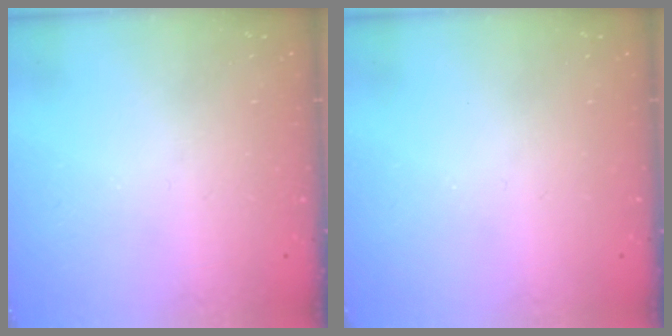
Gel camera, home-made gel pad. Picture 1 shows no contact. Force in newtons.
{"total": 0.0}